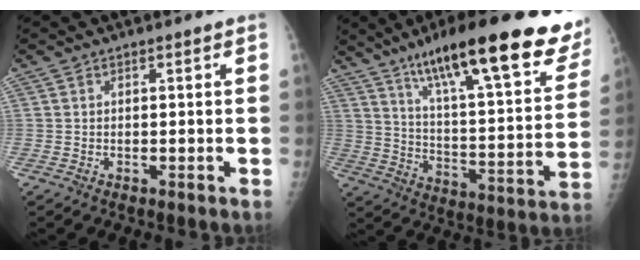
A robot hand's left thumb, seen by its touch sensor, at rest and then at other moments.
{"total": 28.5, "force": [18.3, 6.7, 20.8], "torque": [-0.277, -0.045, 0.275]}